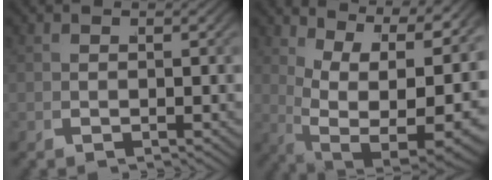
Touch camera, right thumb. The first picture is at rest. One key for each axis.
{"total": 14.6, "fx": 1.8, "fy": 8.6, "fz": 11.7, "tx": -0.223, "ty": -0.056, "tz": 0.070}